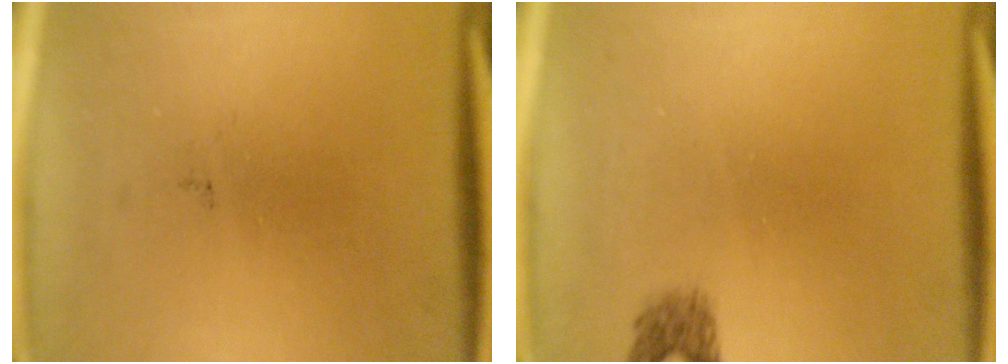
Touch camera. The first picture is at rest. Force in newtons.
{"total": 1.6}